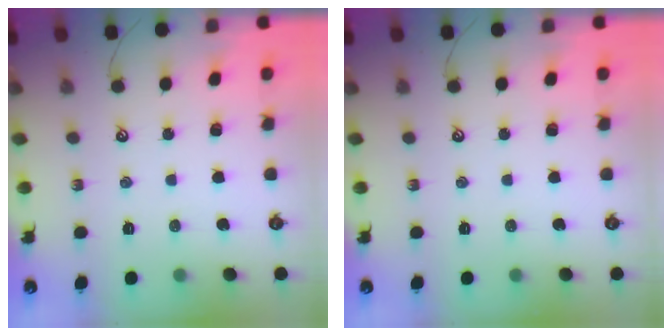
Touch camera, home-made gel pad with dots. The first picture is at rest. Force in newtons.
{"total": 0.0}